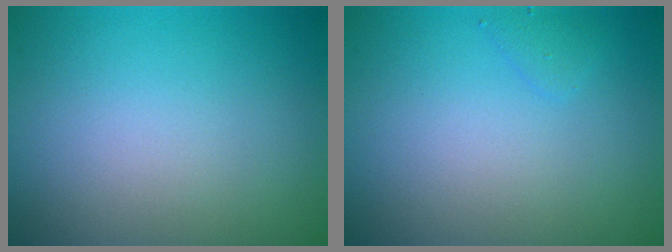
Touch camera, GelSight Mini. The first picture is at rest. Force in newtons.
{"total": 0.8, "press": 0.8, "slide": 0.0}